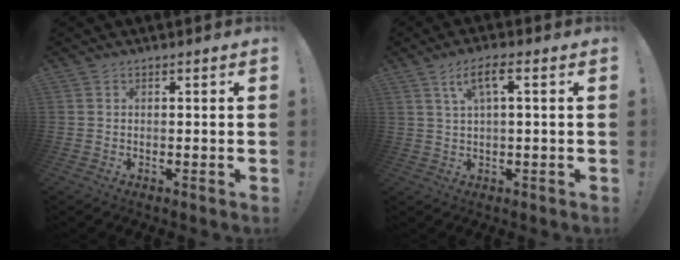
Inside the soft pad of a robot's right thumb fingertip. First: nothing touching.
{"total": 6.1, "force": [2.0, 1.3, 5.6], "torque": [-0.102, 0.002, 0.031]}